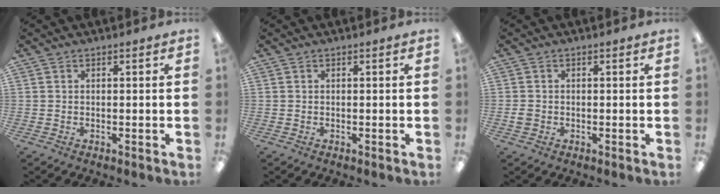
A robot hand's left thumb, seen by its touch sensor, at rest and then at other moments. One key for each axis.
{"total": 0.0}
{"total": 1.7, "fx": -0.3, "fy": 1.6, "fz": 0.6, "tx": -0.002, "ty": 0.001, "tz": -0.008}